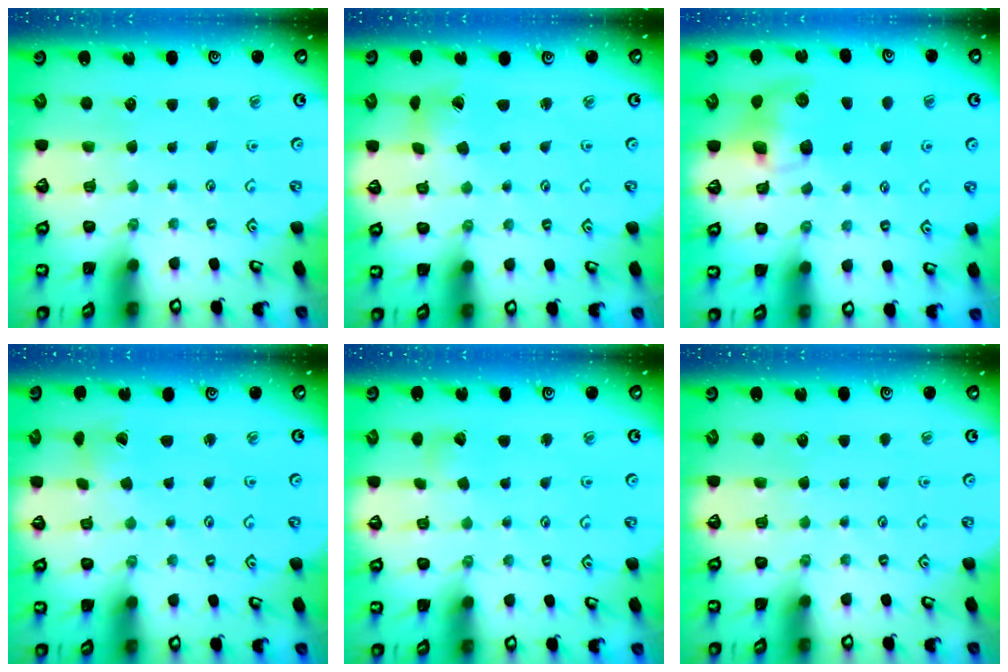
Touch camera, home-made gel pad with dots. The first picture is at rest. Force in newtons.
{"total": 2.1, "press": 2.0, "slide": 0.3}
{"total": 9.4, "press": 9.3, "slide": 0.8}
{"total": 1.2, "press": 1.1, "slide": 0.4}
{"total": 3.0, "press": 3.0, "slide": 0.4}
{"total": 0.0}